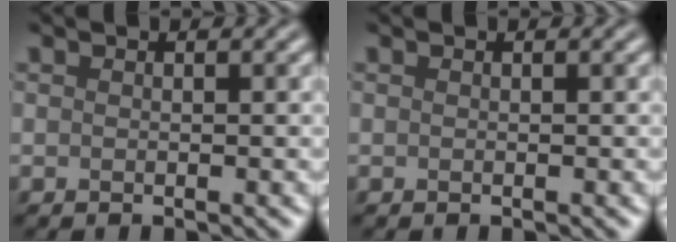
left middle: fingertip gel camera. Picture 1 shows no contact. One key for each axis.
{"total": 0.0}